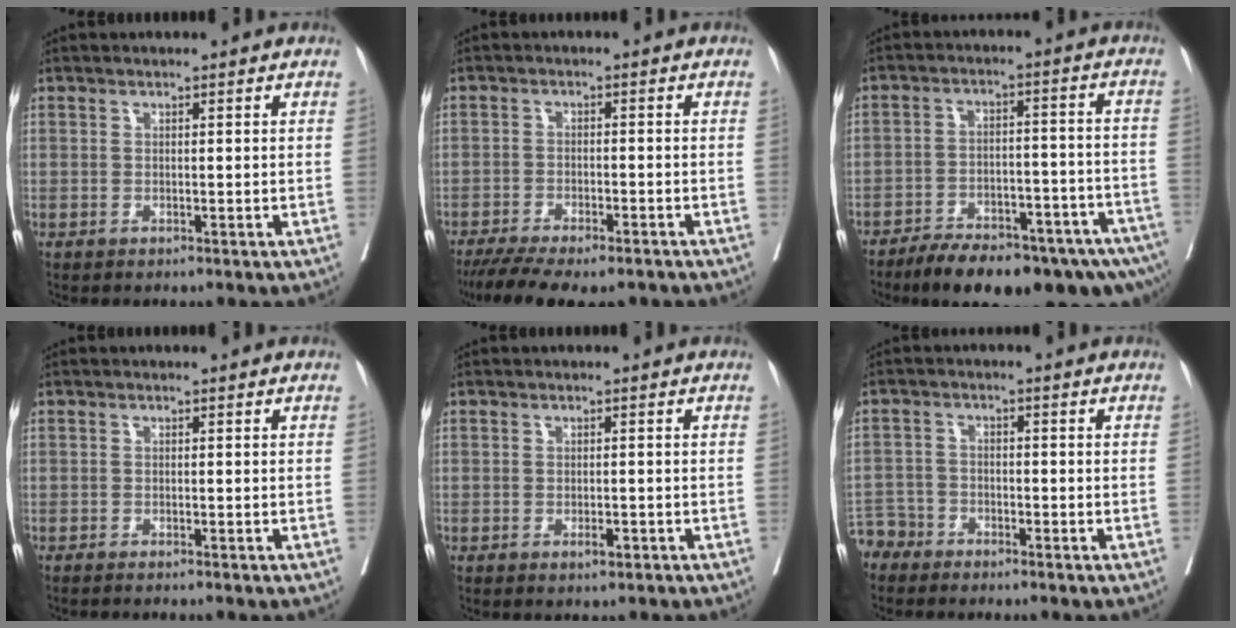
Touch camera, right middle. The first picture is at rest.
{"total": 13.1, "force": [-10.6, 3.5, 6.8], "torque": [-0.127, -0.020, -0.156]}
{"total": 19.5, "force": [-14.3, 5.0, 12.4], "torque": [-0.126, 0.019, -0.199]}
{"total": 1.9, "force": [-1.7, -0.1, 0.9], "torque": [-0.010, 0.001, -0.021]}
{"total": 1.5, "force": [-0.9, 0.5, 1.1], "torque": [-0.021, -0.002, -0.011]}
{"total": 4.4, "force": [-3.8, 2.1, -0.6], "torque": [0.019, 0.000, -0.079]}